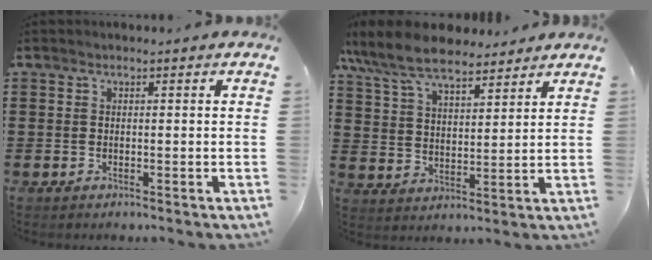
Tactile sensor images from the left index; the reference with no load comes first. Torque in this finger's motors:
{"motor_torque": [1.78, 0.36, 1.06, 0.21]}